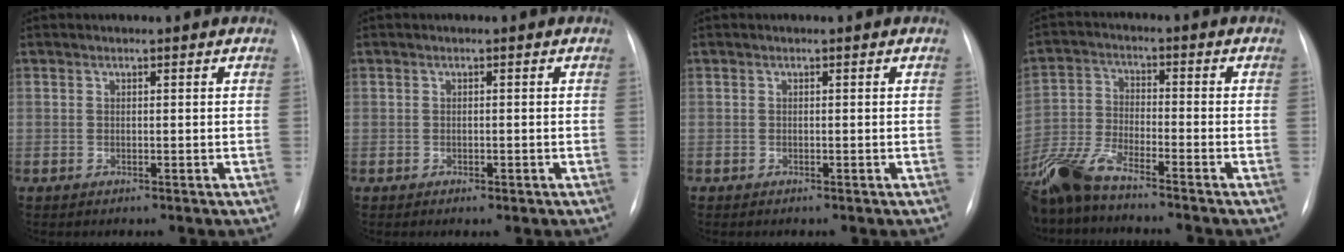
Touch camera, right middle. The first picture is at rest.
{"total": 0.9, "force": [-0.5, 0.5, 0.6], "torque": [-0.012, -0.002, -0.002]}
{"total": 0.0}
{"total": 10.3, "force": [-8.8, 1.4, 5.2], "torque": [-0.119, -0.018, -0.173]}